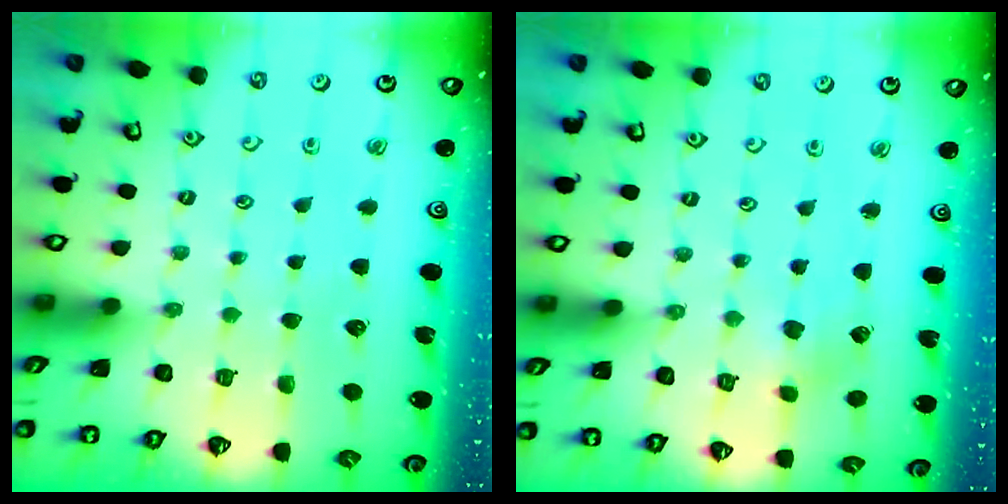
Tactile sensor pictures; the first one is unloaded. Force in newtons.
{"total": 2.7, "press": 2.6, "slide": 0.4}